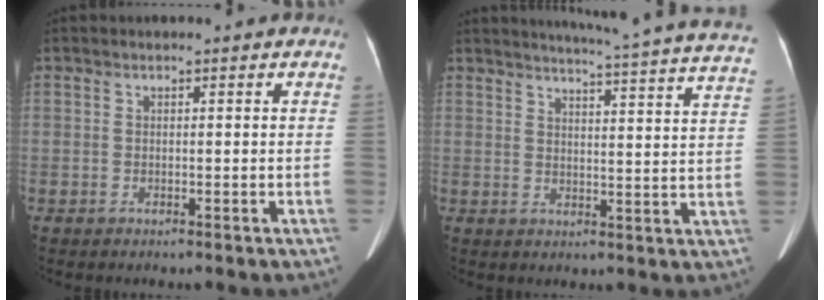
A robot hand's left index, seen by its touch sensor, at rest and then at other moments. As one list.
[{"total": 22.5, "force": [21.1, -0.9, 7.7], "torque": [-0.111, -0.076, 0.238]}]